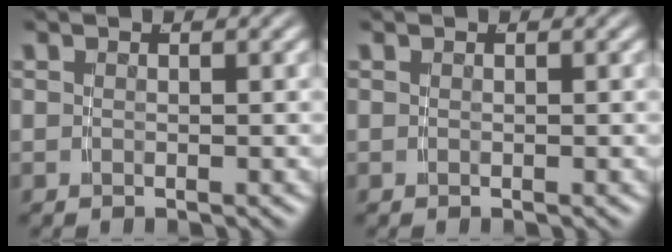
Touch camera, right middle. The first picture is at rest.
{"total": 0.0}